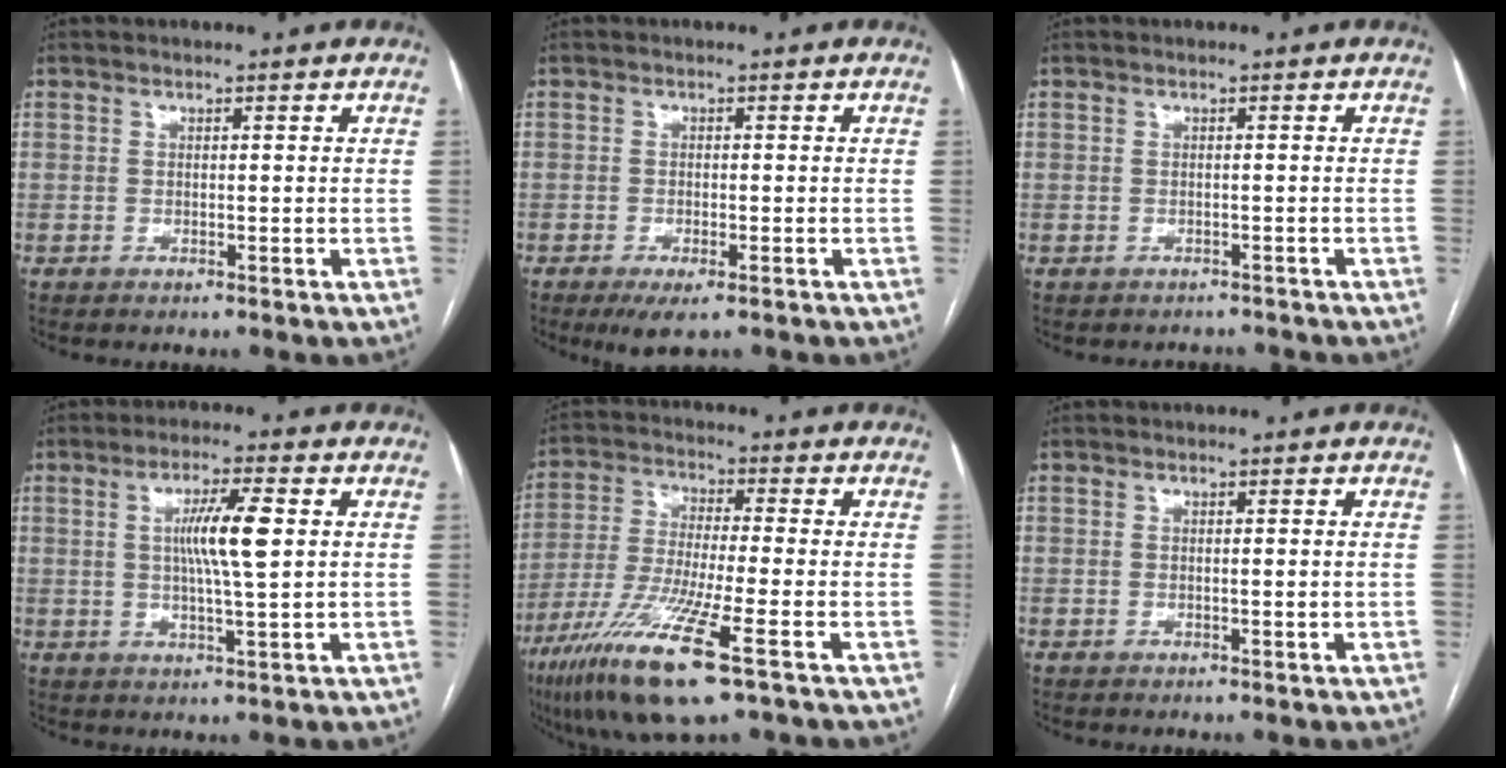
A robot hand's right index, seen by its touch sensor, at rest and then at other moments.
{"total": 4.4, "force": [-2.9, 1.1, 3.1], "torque": [-0.049, -0.008, -0.041]}
{"total": 2.4, "force": [-2.1, 1.0, -0.4], "torque": [0.005, 0.006, -0.028]}
{"total": 7.6, "force": [1.3, 0.2, 7.4], "torque": [-0.135, 0.001, 0.022]}
{"total": 14.7, "force": [-7.8, 0.5, 12.4], "torque": [-0.266, -0.040, -0.144]}
{"total": 0.8, "force": [-0.1, 0.1, 0.8], "torque": [-0.014, -0.002, 0.000]}